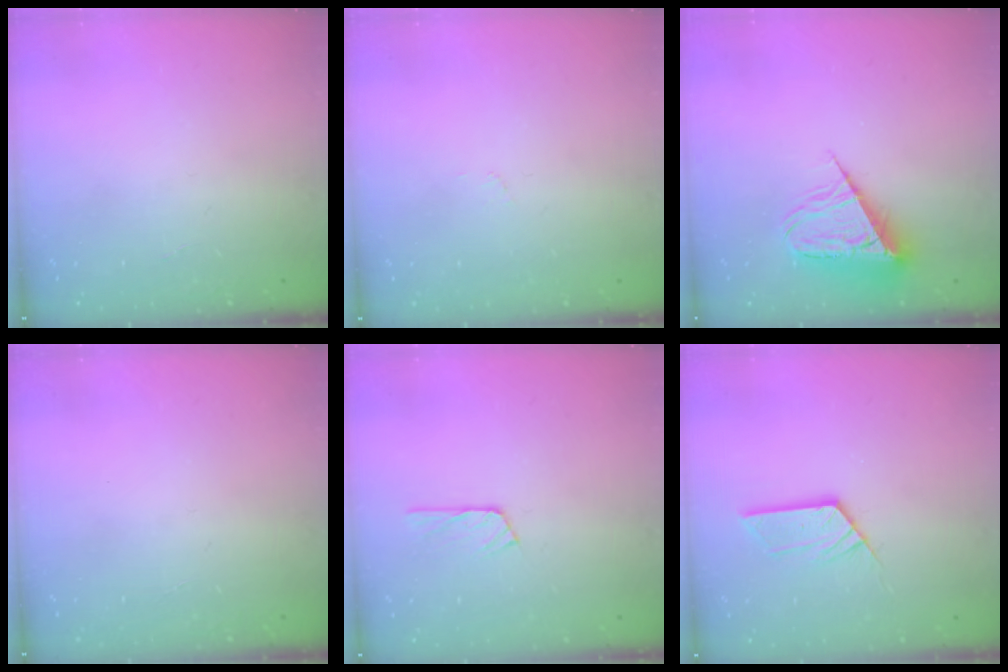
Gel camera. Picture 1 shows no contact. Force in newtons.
{"total": 2.5, "press": 2.4, "slide": 0.3}
{"total": 11.8, "press": 11.8, "slide": 0.5}
{"total": 0.0}
{"total": 5.0, "press": 4.9, "slide": 0.6}
{"total": 7.8, "press": 7.7, "slide": 0.5}